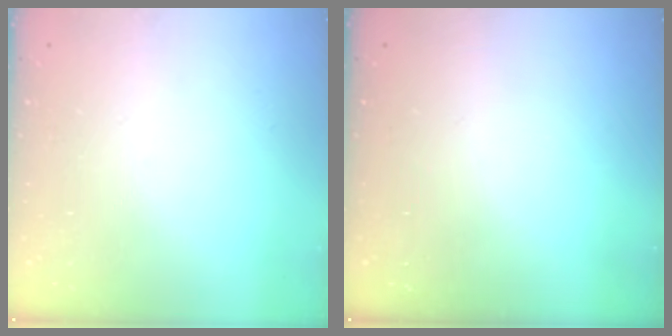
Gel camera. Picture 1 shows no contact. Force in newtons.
{"total": 0.0}